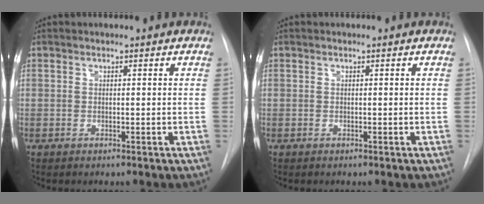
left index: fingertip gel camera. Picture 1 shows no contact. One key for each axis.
{"total": 0.0}